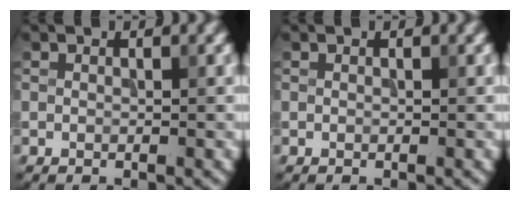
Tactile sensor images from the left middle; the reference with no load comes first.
{"total": 0.0}